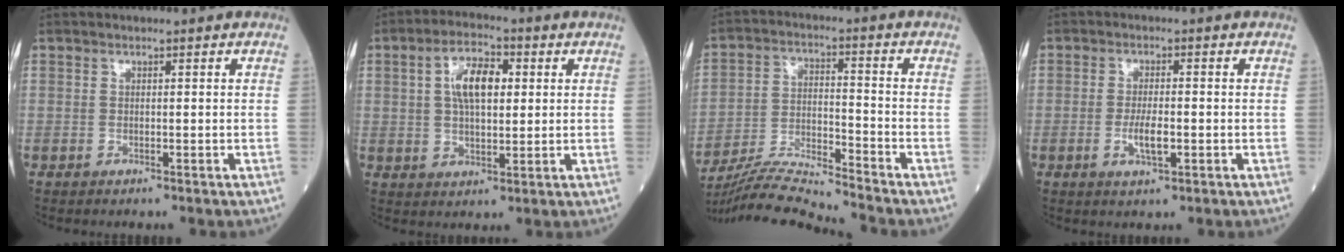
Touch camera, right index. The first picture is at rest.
{"total": 7.9, "force": [1.9, 3.4, 6.9], "torque": [-0.130, 0.017, 0.032]}
{"total": 11.0, "force": [-10.5, -2.1, 2.5], "torque": [-0.050, -0.004, -0.194]}
{"total": 3.9, "force": [-1.0, 0.9, 3.7], "torque": [-0.074, -0.003, -0.016]}